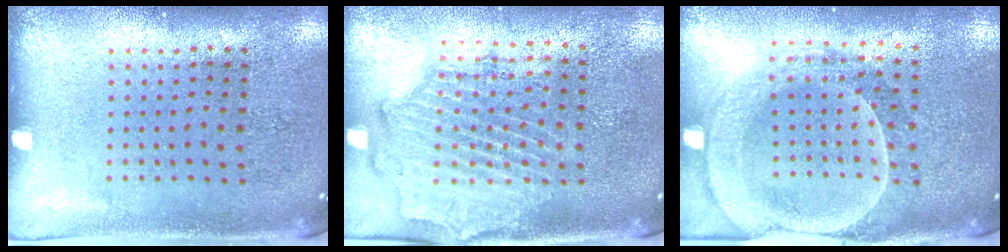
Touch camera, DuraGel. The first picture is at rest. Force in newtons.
{"total": 1.9, "press": 1.7, "slide": 0.8}
{"total": 2.2, "press": 2.0, "slide": 0.9}